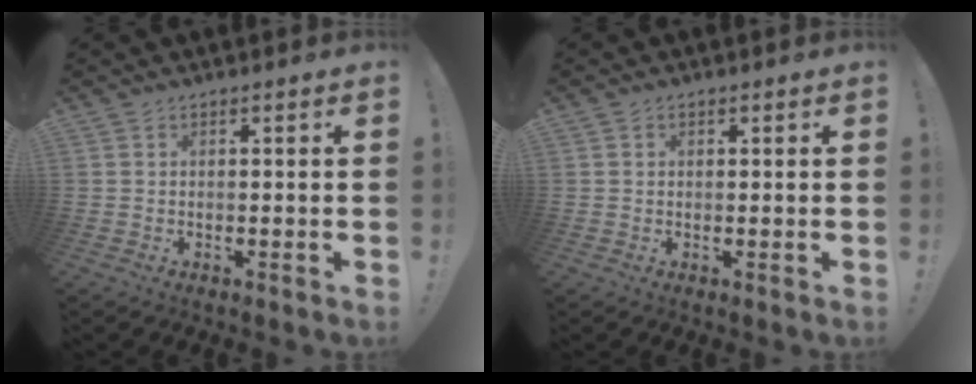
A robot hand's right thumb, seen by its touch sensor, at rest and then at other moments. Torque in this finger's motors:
{"motor_torque": [-0.19, -0.15, -0.27, 0.28, 0.06]}